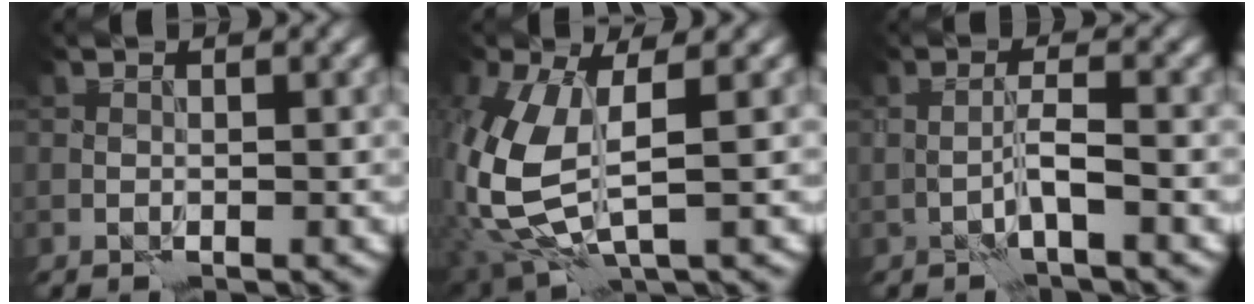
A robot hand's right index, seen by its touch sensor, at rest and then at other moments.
{"total": 9.0, "force": [0.0, 4.4, 7.8], "torque": [-0.216, -0.025, 0.007]}
{"total": 1.8, "force": [-0.4, -0.1, 1.7], "torque": [-0.030, 0.006, -0.011]}